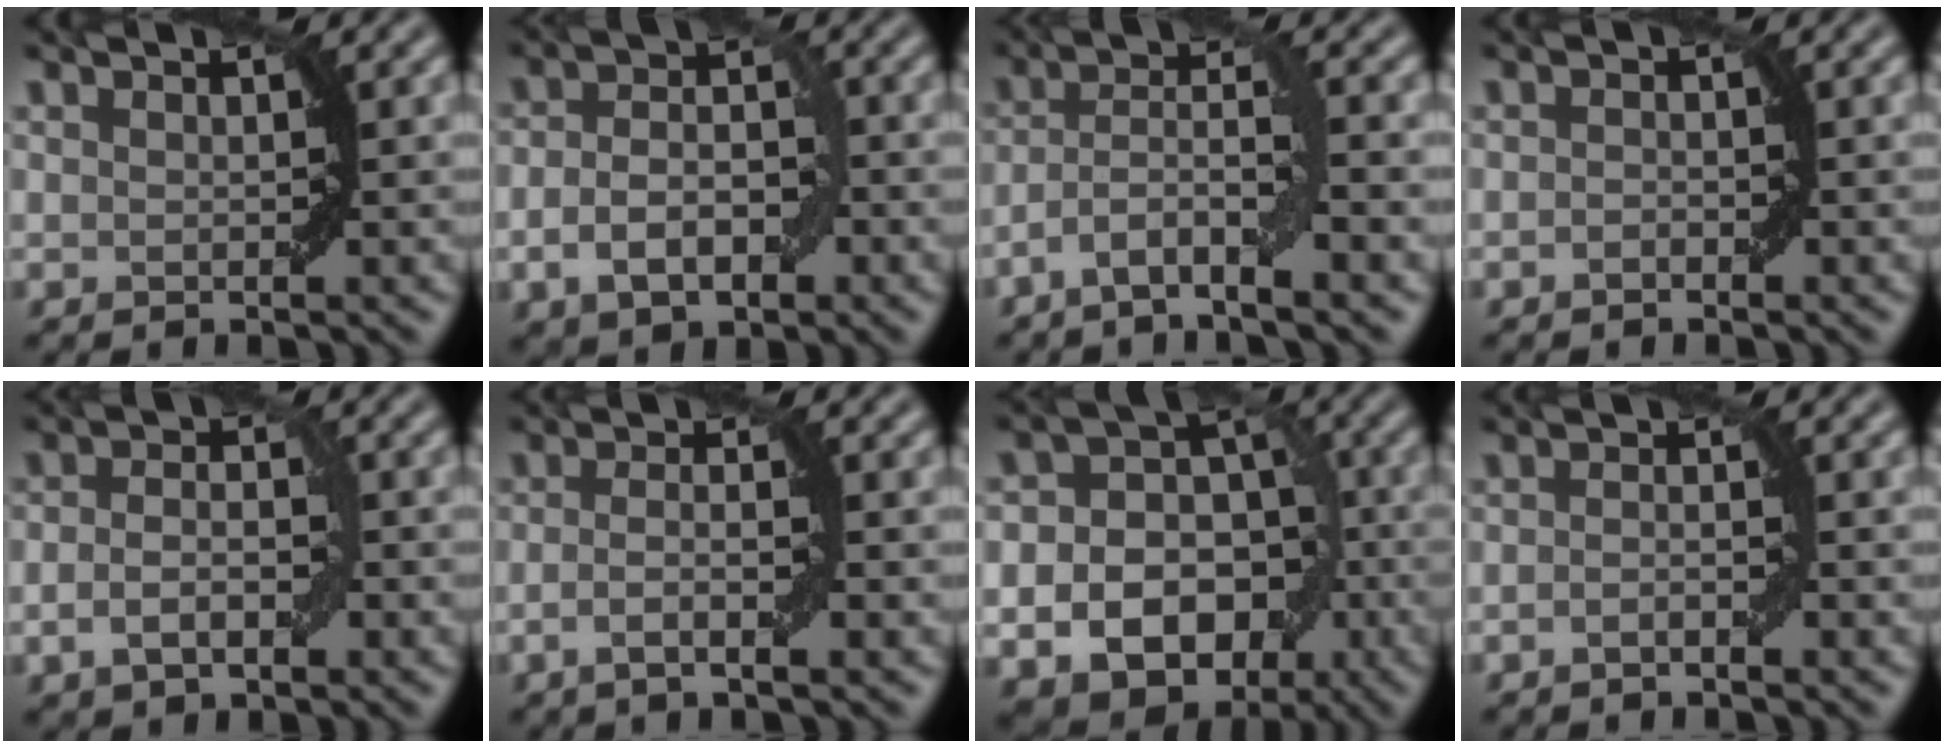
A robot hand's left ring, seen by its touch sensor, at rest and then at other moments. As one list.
[{"total": 4.8, "force": [-1.5, 2.8, 3.6], "torque": [-0.063, 0.002, -0.029]}, {"total": 4.3, "force": [-2.1, 0.6, 3.7], "torque": [-0.071, 0.008, -0.049]}, {"total": 0.7, "force": [-0.5, 0.2, 0.4], "torque": [-0.007, 0.003, -0.008]}, {"total": 3.3, "force": [-1.0, 1.9, 2.6], "torque": [-0.050, 0.001, -0.020]}, {"total": 2.6, "force": [-0.8, 0.5, 2.4], "torque": [-0.044, 0.001, -0.020]}, {"total": 13.7, "force": [-4.3, 11.0, 7.0], "torque": [-0.079, -0.020, -0.085]}, {"total": 1.1, "force": [-0.7, 0.2, 0.9], "torque": [-0.016, 0.003, -0.013]}]